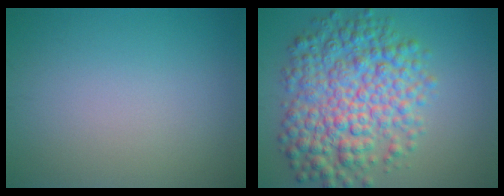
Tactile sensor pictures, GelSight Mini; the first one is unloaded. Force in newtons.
{"total": 9.1, "press": 9.1, "slide": 0.1}